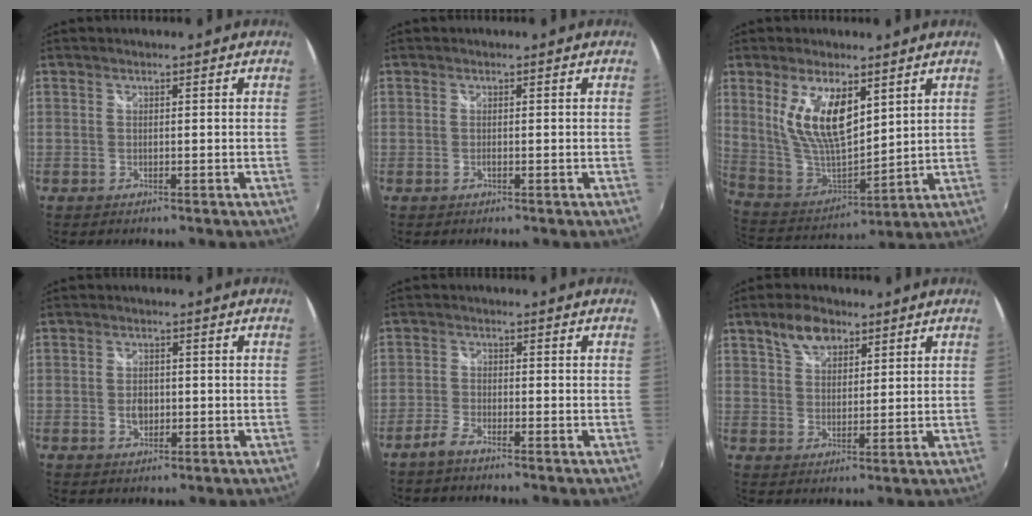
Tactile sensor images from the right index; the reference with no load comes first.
{"total": 0.9, "force": [-0.4, -0.1, 0.8], "torque": [-0.015, 0.000, -0.007]}
{"total": 14.9, "force": [6.2, 6.6, 11.8], "torque": [-0.229, -0.007, 0.136]}
{"total": 3.1, "force": [-0.6, 2.2, 2.0], "torque": [-0.035, 0.000, -0.009]}
{"total": 2.9, "force": [-2.5, 0.5, 1.4], "torque": [-0.047, 0.000, -0.056]}
{"total": 6.5, "force": [4.2, 3.5, 3.5], "torque": [-0.060, 0.016, 0.076]}